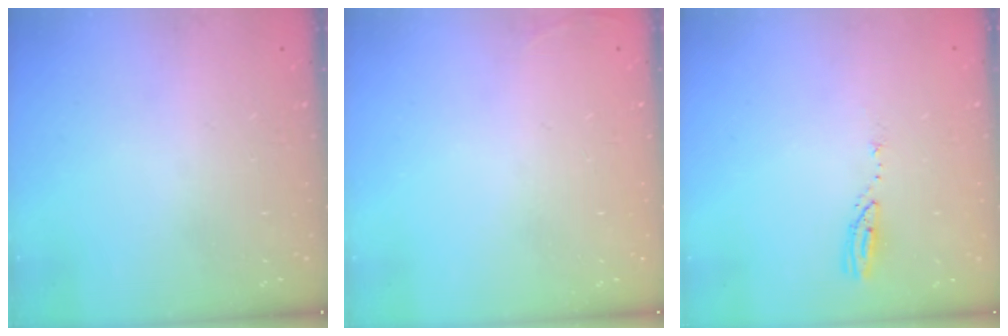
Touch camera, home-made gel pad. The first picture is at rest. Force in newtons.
{"total": 2.7, "press": 2.6, "slide": 1.0}
{"total": 4.1, "press": 4.1, "slide": 0.3}